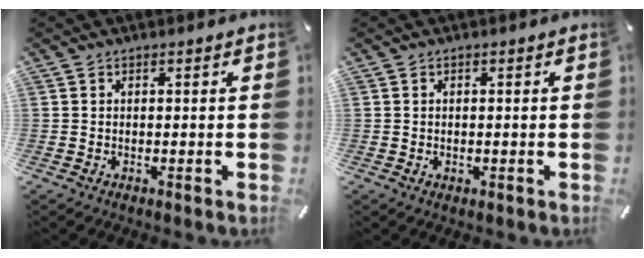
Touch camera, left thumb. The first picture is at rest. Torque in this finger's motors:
{"motor_torque": [-0.13, -0.04, 0.02, -0.11, 0.00]}